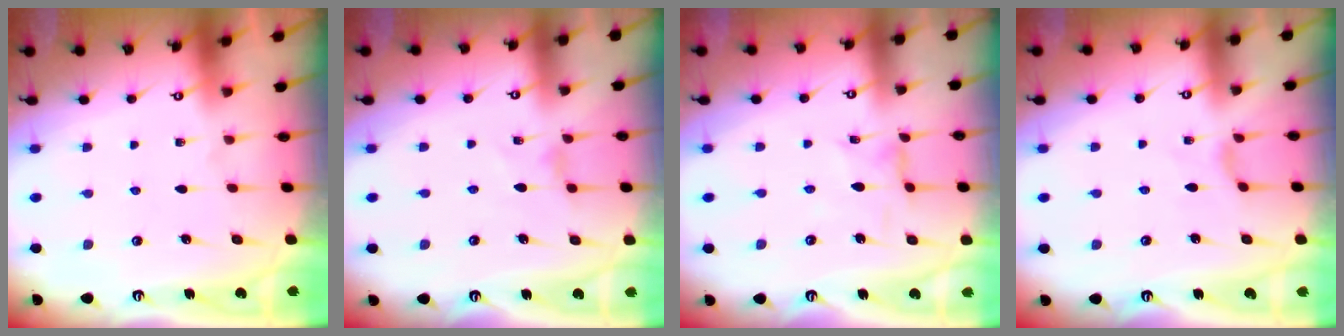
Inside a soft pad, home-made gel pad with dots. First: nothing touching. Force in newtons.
{"total": 1.3, "press": 1.3, "slide": 0.4}
{"total": 1.7, "press": 1.7, "slide": 0.0}
{"total": 2.0, "press": 1.9, "slide": 0.6}